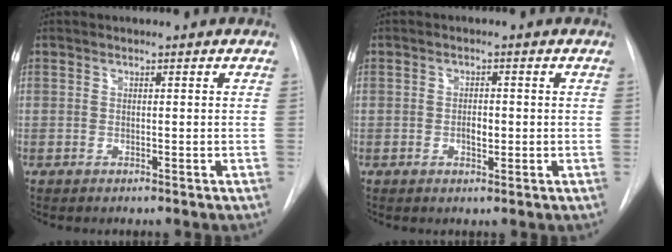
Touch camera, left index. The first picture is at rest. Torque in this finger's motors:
{"motor_torque": [0.13, 0.07, 0.05, 0.01]}